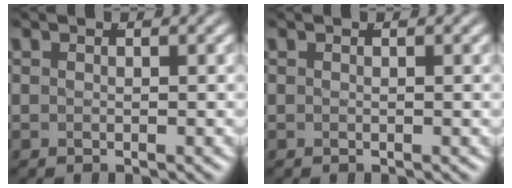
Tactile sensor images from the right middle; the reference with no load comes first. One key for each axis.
{"total": 0.0}